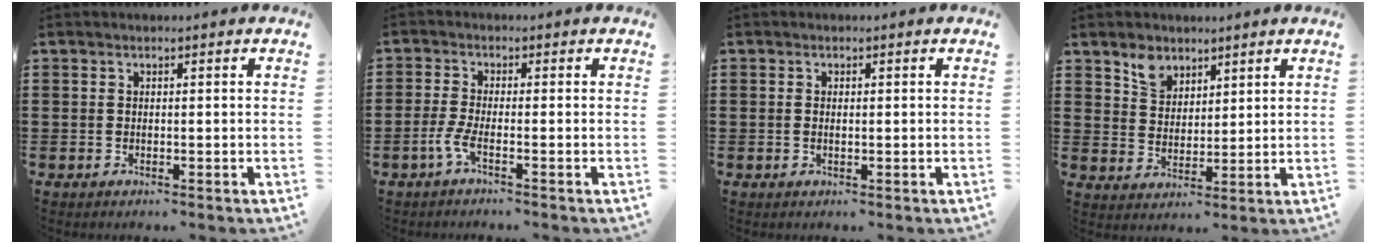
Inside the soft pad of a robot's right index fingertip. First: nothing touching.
{"total": 3.0, "force": [-1.8, 0.4, 2.4], "torque": [-0.063, -0.007, -0.040]}
{"total": 0.8, "force": [0.0, 0.4, 0.7], "torque": [-0.016, 0.000, -0.001]}
{"total": 4.5, "force": [3.4, 2.8, 1.0], "torque": [-0.026, 0.005, 0.064]}